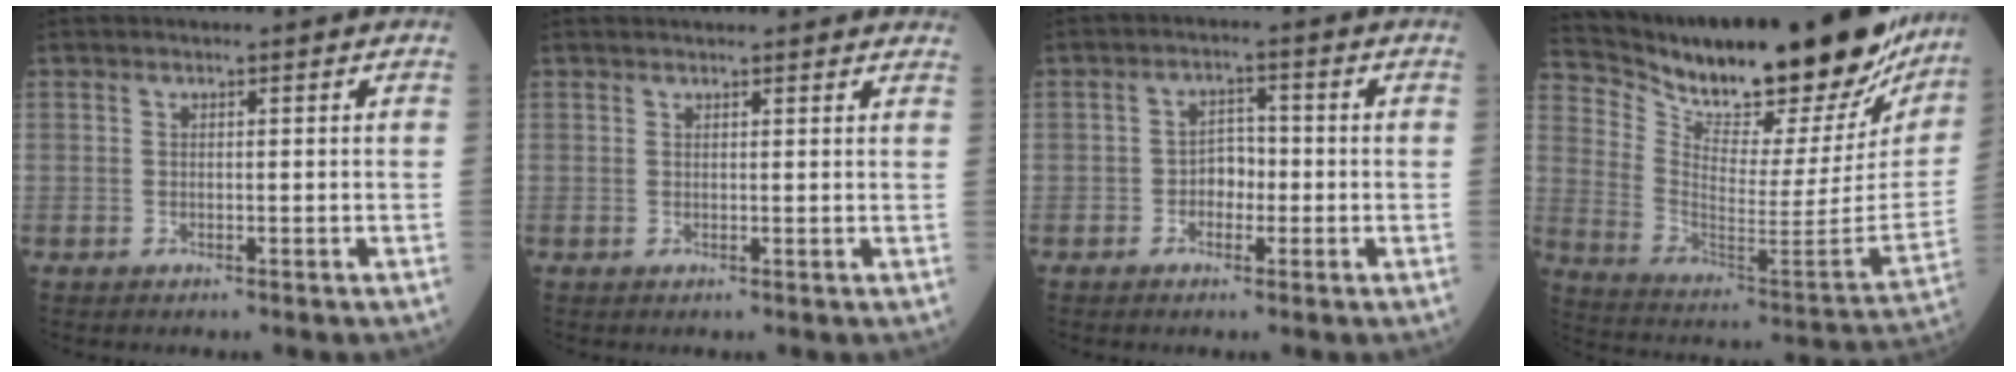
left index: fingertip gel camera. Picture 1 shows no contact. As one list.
[{"total": 9.4, "force": [8.8, 1.7, 2.9], "torque": [-0.023, 0.026, 0.089]}, {"total": 3.2, "force": [-0.9, 2.1, 2.2], "torque": [-0.031, 0.011, -0.022]}, {"total": 29.9, "force": [25.6, 6.7, 14.0], "torque": [-0.243, -0.068, 0.363]}]